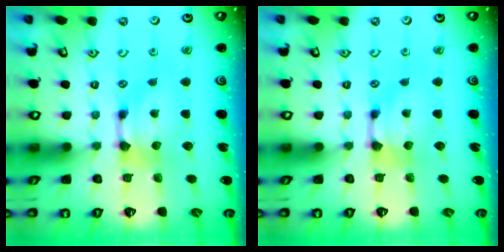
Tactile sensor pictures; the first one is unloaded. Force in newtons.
{"total": 0.0}